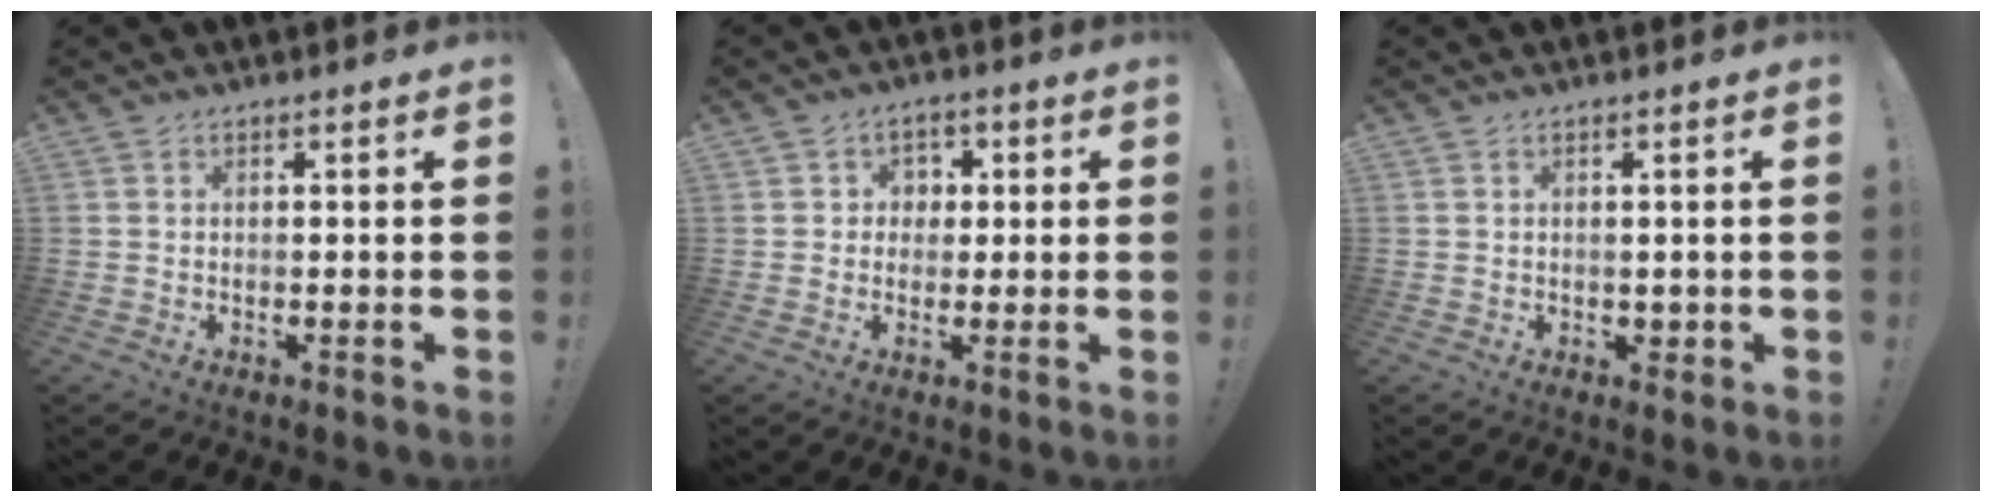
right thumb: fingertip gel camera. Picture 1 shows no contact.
{"total": 4.2, "force": [0.2, 4.1, 0.8], "torque": [-0.020, 0.004, 0.003]}
{"total": 1.7, "force": [0.5, 1.4, 0.7], "torque": [0.000, -0.005, 0.008]}